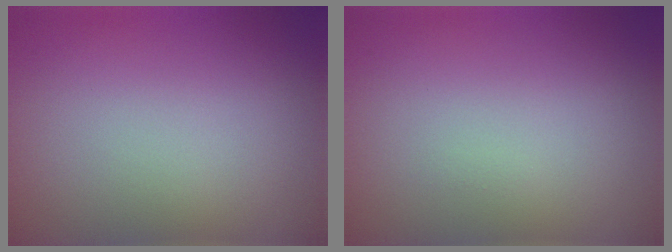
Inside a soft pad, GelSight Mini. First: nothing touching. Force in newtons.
{"total": 0.0}